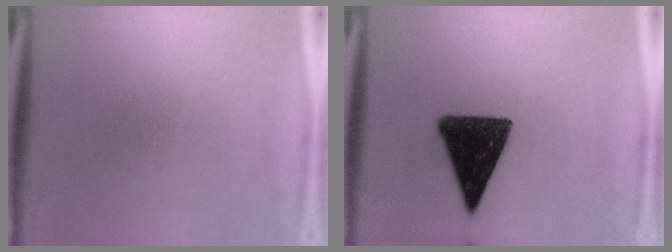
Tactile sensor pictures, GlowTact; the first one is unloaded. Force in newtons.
{"total": 14.3}